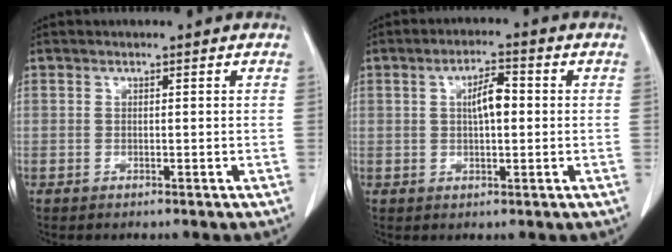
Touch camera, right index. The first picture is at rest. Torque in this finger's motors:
{"motor_torque": [0.38, 0.03, 0.10, 0.03]}